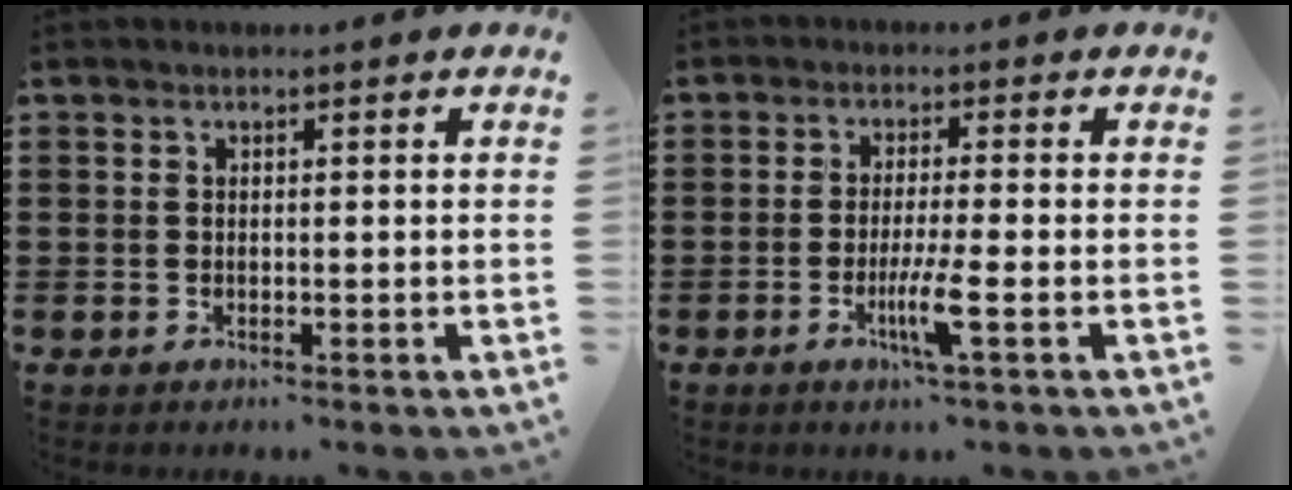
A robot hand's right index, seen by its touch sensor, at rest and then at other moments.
{"total": 5.2, "force": [-1.9, -0.1, 4.8], "torque": [-0.094, -0.020, -0.036]}